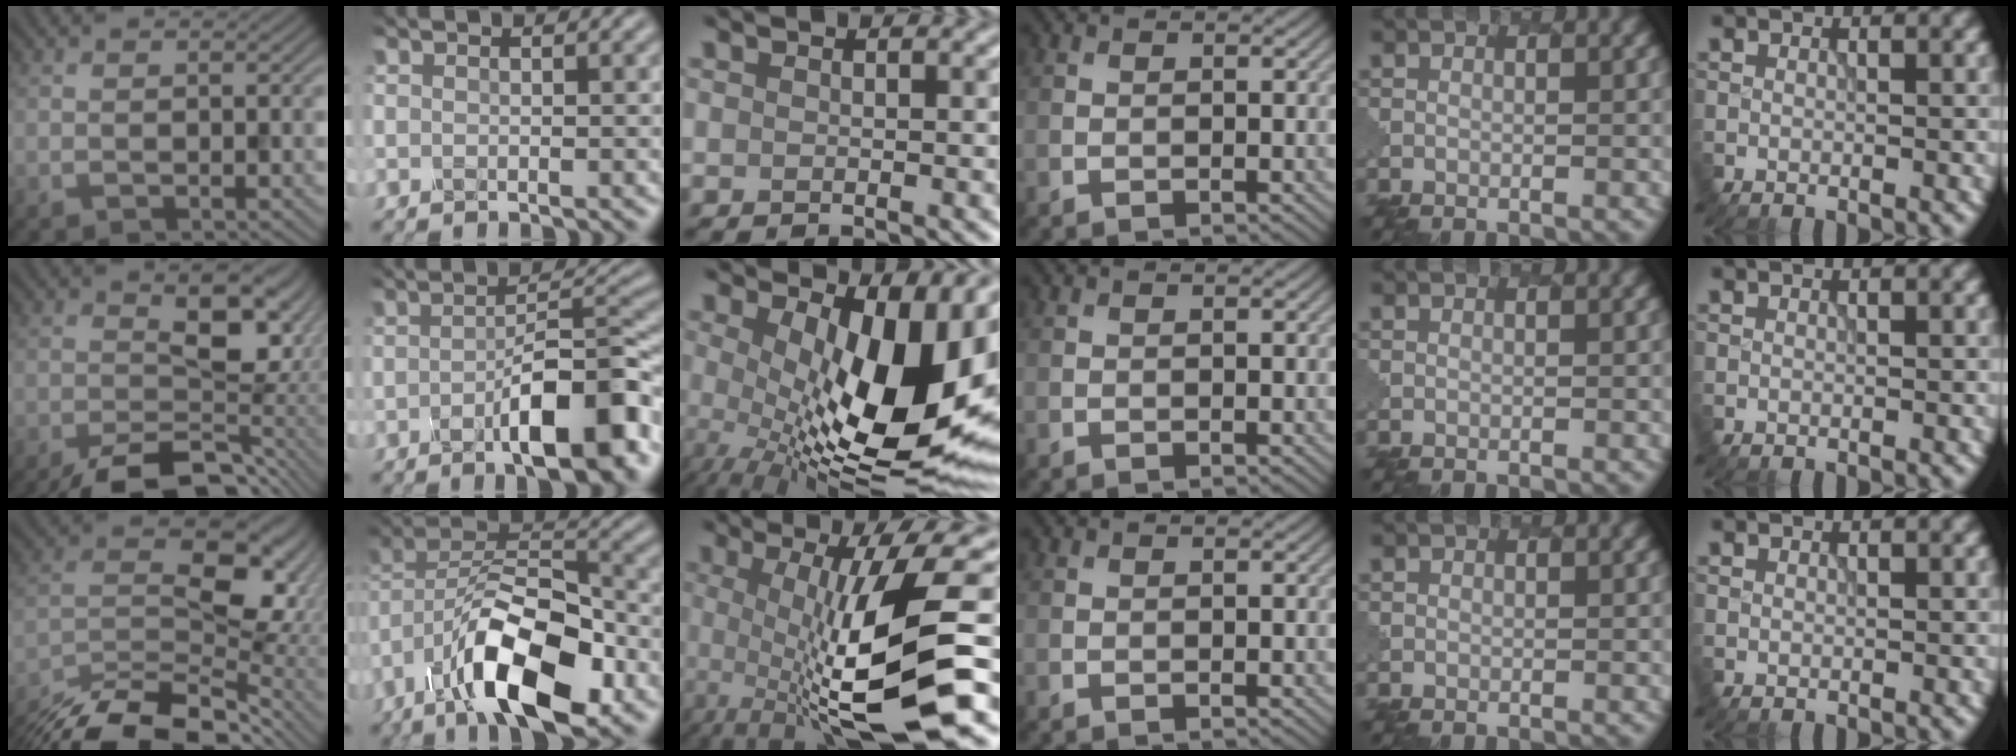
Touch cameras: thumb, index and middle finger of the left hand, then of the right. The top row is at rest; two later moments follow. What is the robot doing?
{"motion": "dispense", "object": "glue stick"}